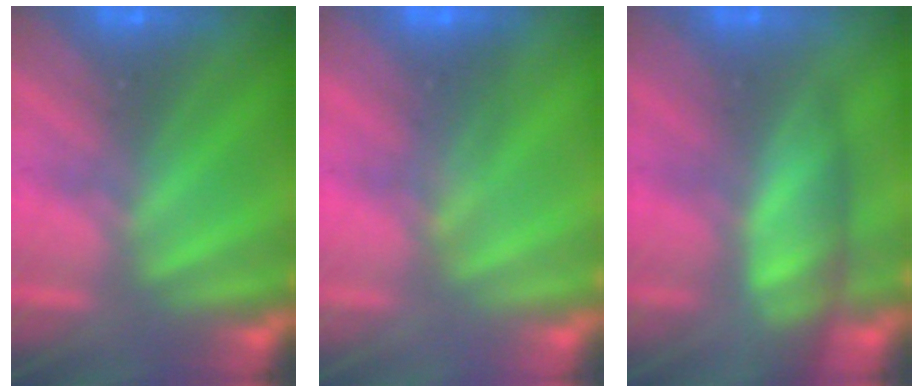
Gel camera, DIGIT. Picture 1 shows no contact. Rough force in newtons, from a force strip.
{"total": 1.6}
{"total": 5.0}